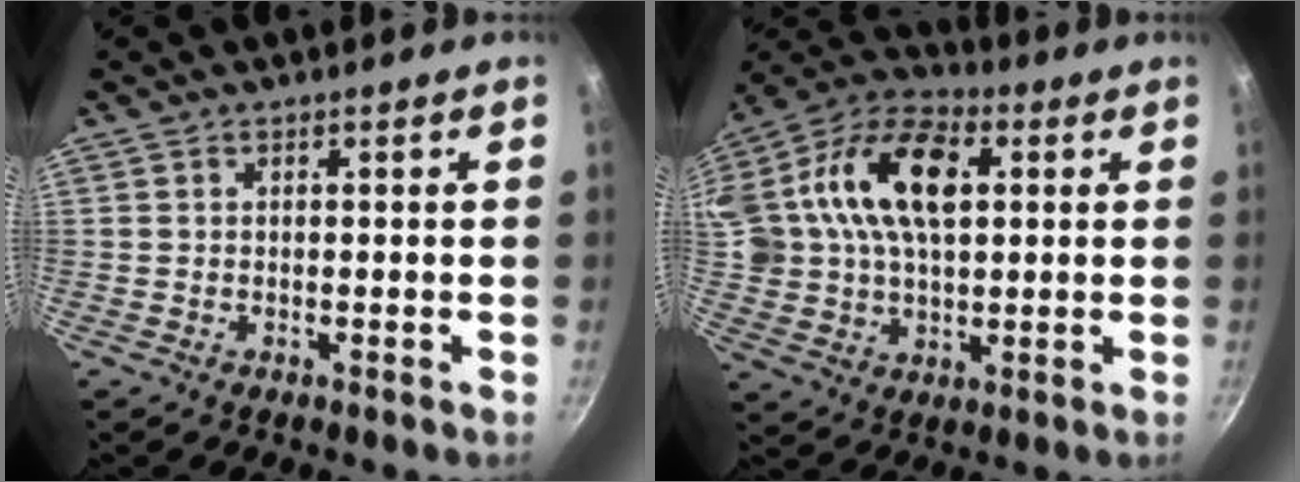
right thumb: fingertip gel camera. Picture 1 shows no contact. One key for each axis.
{"total": 23.4, "fx": 5.3, "fy": 15.1, "fz": 17.1, "tx": -0.332, "ty": 0.026, "tz": 0.080}